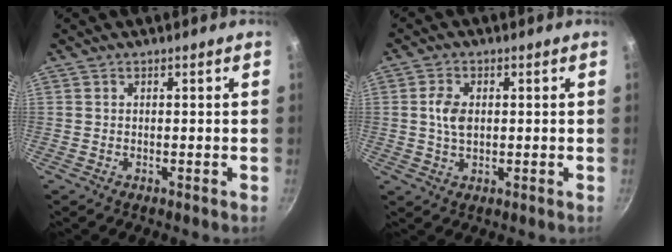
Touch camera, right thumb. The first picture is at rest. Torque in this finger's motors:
{"motor_torque": [-0.45, -0.06, 0.35, 0.40, 0.00]}